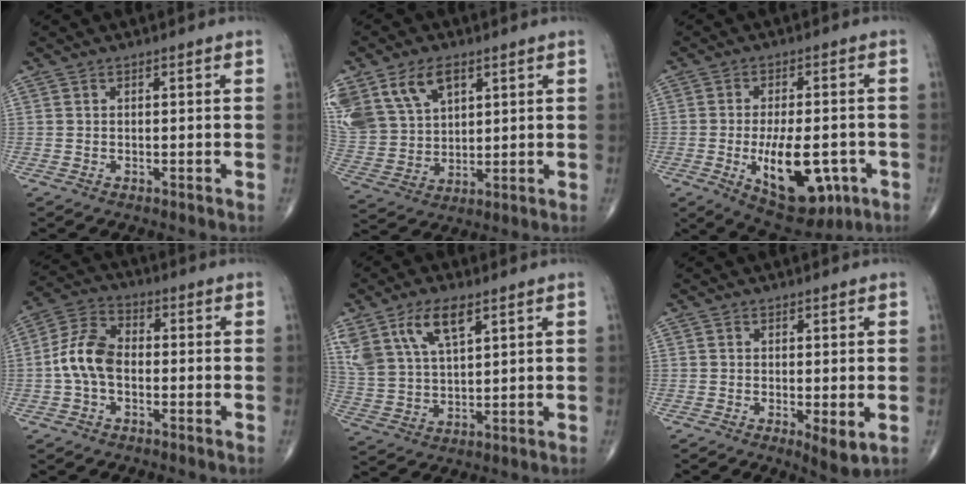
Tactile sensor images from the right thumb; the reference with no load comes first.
{"total": 16.1, "force": [8.0, 10.6, 9.2], "torque": [-0.190, -0.008, 0.163]}
{"total": 14.9, "force": [-4.5, 7.2, 12.2], "torque": [-0.169, 0.003, -0.051]}
{"total": 8.8, "force": [-1.2, 5.6, 6.7], "torque": [-0.130, 0.028, -0.035]}
{"total": 12.4, "force": [6.9, 5.8, 8.6], "torque": [-0.166, -0.015, 0.140]}
{"total": 4.2, "force": [-0.8, 1.3, 3.9], "torque": [-0.063, -0.016, -0.013]}